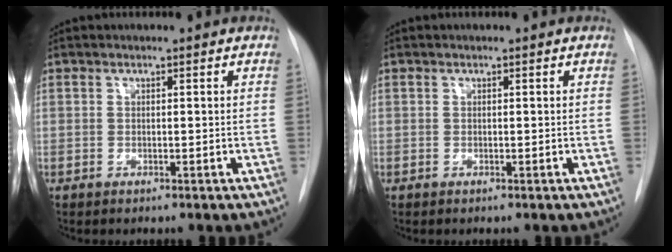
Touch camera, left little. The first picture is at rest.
{"total": 0.0}